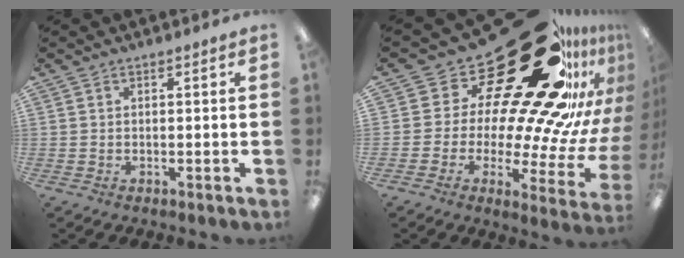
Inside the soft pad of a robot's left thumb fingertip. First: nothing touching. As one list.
[{"total": 35.3, "force": [22.0, 14.1, 23.7], "torque": [-0.307, -0.198, 0.420]}]